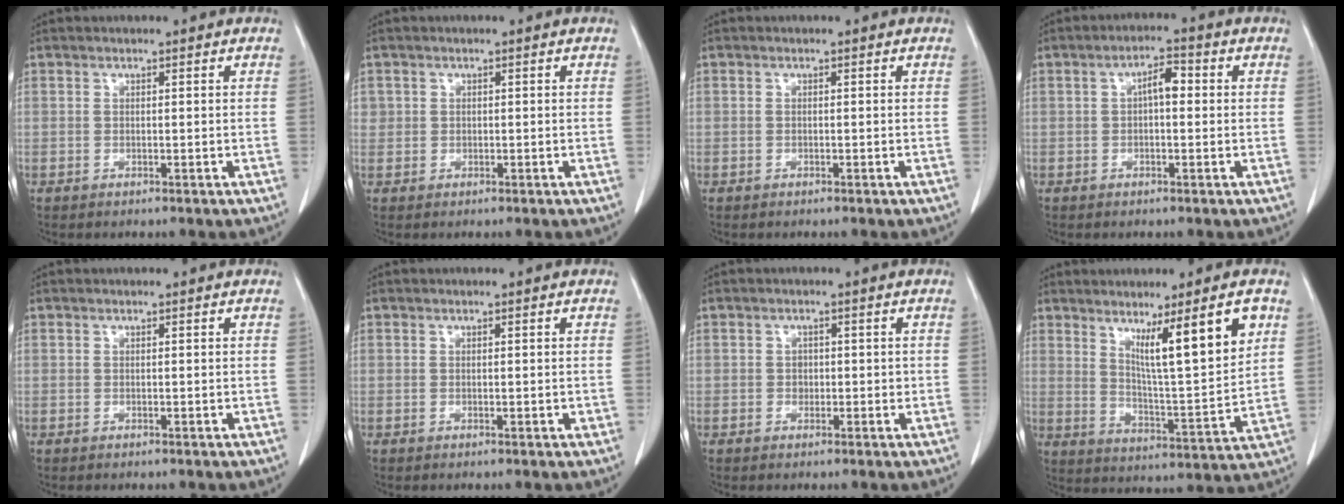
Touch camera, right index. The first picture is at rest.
{"total": 1.2, "force": [0.4, 1.2, 0.1], "torque": [0.015, 0.005, 0.006]}
{"total": 0.0}
{"total": 3.6, "force": [0.4, 1.3, 3.3], "torque": [-0.055, 0.015, 0.004]}
{"total": 0.0}
{"total": 0.5, "force": [0.0, 0.1, 0.5], "torque": [-0.015, -0.003, 0.002]}
{"total": 1.4, "force": [0.1, 1.2, 0.6], "torque": [-0.003, 0.005, 0.004]}
{"total": 12.5, "force": [6.2, 0.2, 10.8], "torque": [-0.174, -0.019, 0.105]}